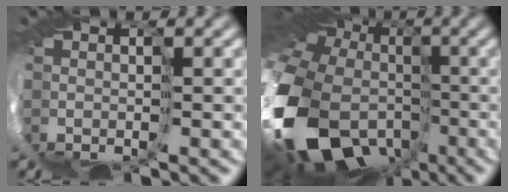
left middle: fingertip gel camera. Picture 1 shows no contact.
{"total": 18.9, "force": [-7.6, 14.3, 9.8], "torque": [-0.235, -0.061, -0.130]}